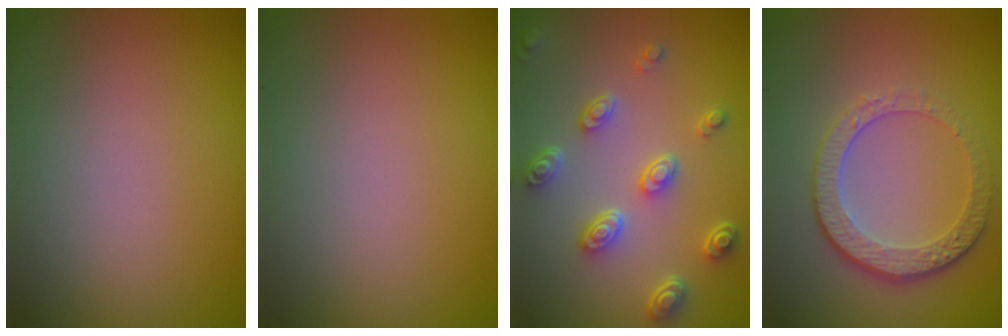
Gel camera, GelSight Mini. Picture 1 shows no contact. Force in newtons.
{"total": 0.0}
{"total": 4.5, "press": 3.4, "slide": 2.9}
{"total": 4.7, "press": 3.4, "slide": 3.3}